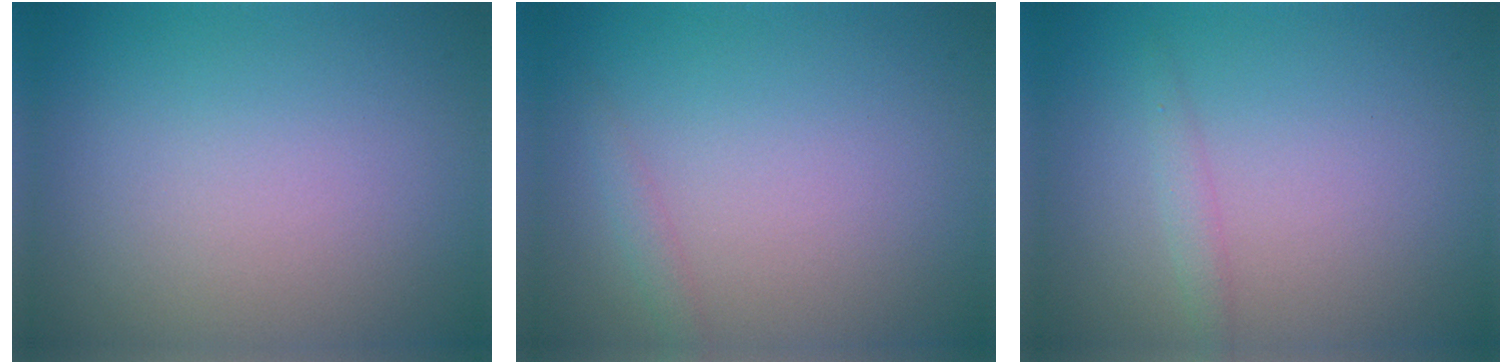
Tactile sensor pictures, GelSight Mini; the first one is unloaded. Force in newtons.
{"total": 1.0, "press": 1.0, "slide": 0.0}
{"total": 1.0, "press": 1.0, "slide": 0.0}